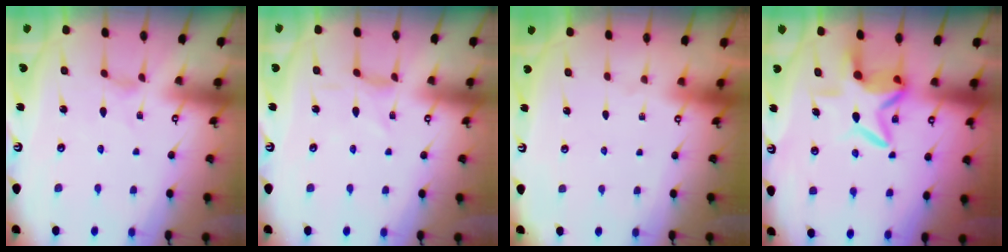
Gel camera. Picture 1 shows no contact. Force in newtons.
{"total": 1.0, "press": 1.0, "slide": 0.4}
{"total": 0.0}
{"total": 8.7, "press": 8.6, "slide": 1.5}